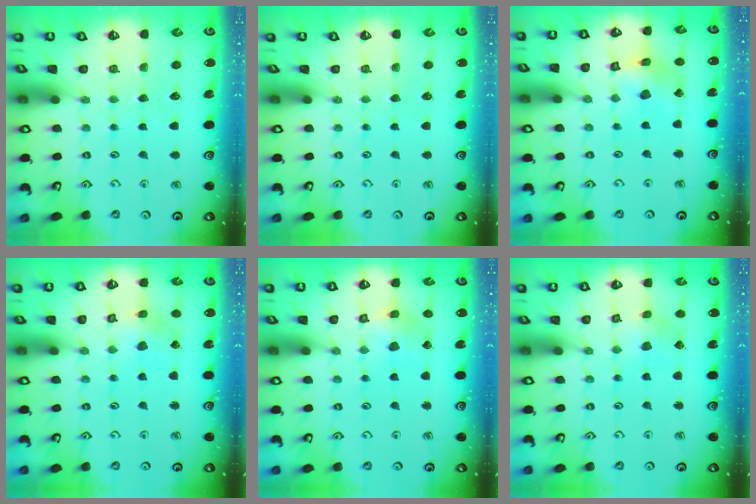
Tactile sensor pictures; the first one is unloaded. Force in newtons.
{"total": 0.0}
{"total": 7.4, "press": 7.3, "slide": 0.8}
{"total": 2.8, "press": 2.8, "slide": 0.1}
{"total": 4.0, "press": 3.9, "slide": 0.5}
{"total": 2.1, "press": 2.1, "slide": 0.1}